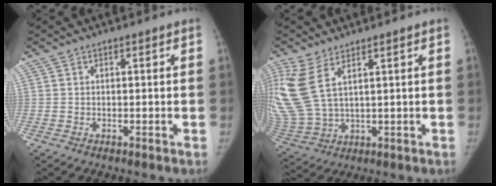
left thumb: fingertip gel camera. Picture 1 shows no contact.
{"total": 12.6, "force": [5.4, 6.1, 9.6], "torque": [-0.244, -0.016, 0.124]}